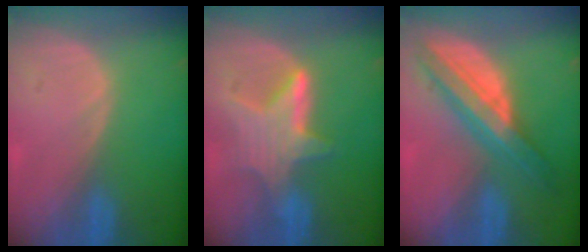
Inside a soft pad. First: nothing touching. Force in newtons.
{"total": 6.5, "press": 6.4, "slide": 1.0}
{"total": 8.6, "press": 8.6, "slide": 0.5}